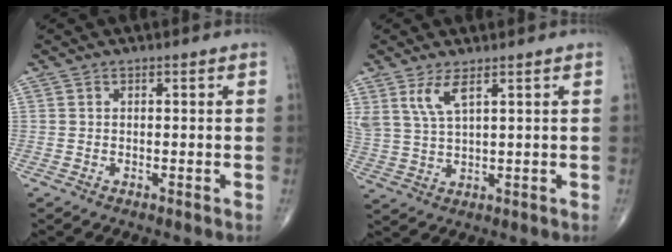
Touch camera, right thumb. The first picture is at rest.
{"total": 5.2, "force": [3.0, 1.4, 4.1], "torque": [-0.092, -0.015, 0.070]}